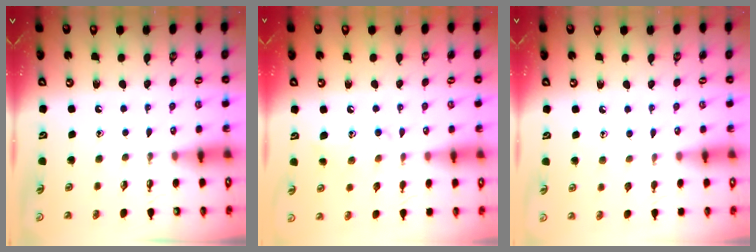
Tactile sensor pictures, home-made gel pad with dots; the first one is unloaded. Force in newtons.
{"total": 9.6, "press": 9.6, "slide": 0.5}
{"total": 5.3, "press": 5.2, "slide": 0.5}